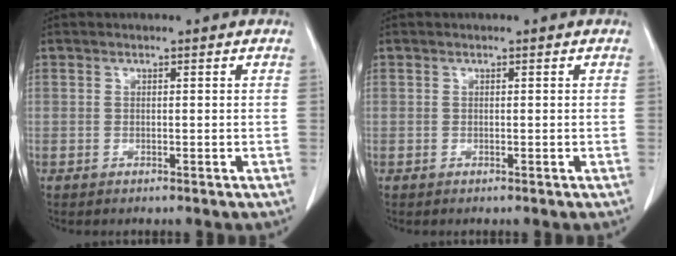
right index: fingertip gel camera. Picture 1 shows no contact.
{"total": 0.0}